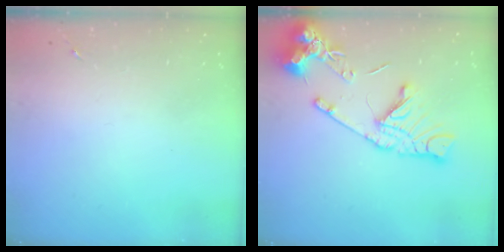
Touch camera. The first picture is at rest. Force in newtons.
{"total": 16.8, "press": 16.6, "slide": 1.9}